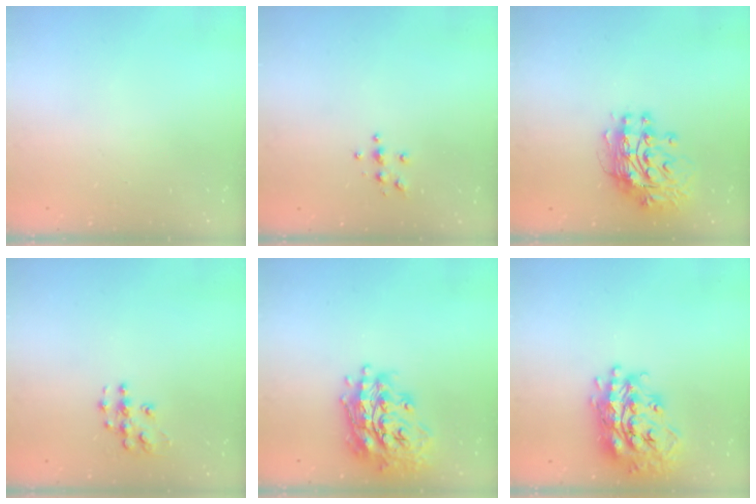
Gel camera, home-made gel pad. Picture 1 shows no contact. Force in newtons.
{"total": 3.7, "press": 3.7, "slide": 0.4}
{"total": 12.3, "press": 12.2, "slide": 1.1}
{"total": 8.2, "press": 8.2, "slide": 0.4}
{"total": 19.9, "press": 19.8, "slide": 2.1}
{"total": 21.6, "press": 21.5, "slide": 1.8}